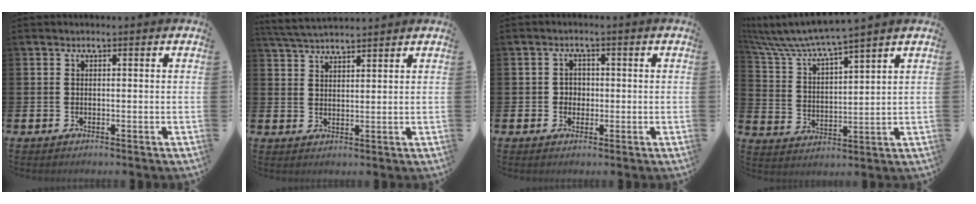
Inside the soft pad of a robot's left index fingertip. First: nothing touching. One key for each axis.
{"total": 3.9, "fx": 3.8, "fy": 0.5, "fz": 0.9, "tx": -0.025, "ty": -0.016, "tz": 0.069}
{"total": 2.0, "fx": 0.0, "fy": 2.0, "fz": 0.6, "tx": -0.009, "ty": 0.005, "tz": -0.006}
{"total": 5.9, "fx": 5.5, "fy": 0.2, "fz": 2.1, "tx": -0.071, "ty": -0.040, "tz": 0.090}